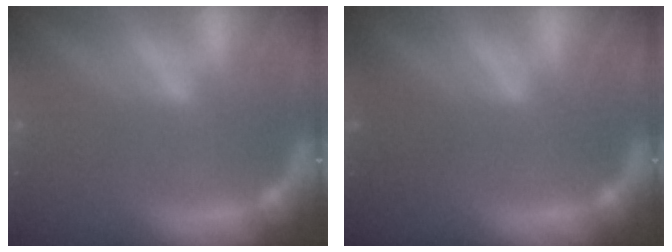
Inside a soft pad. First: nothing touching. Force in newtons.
{"total": 1.0}